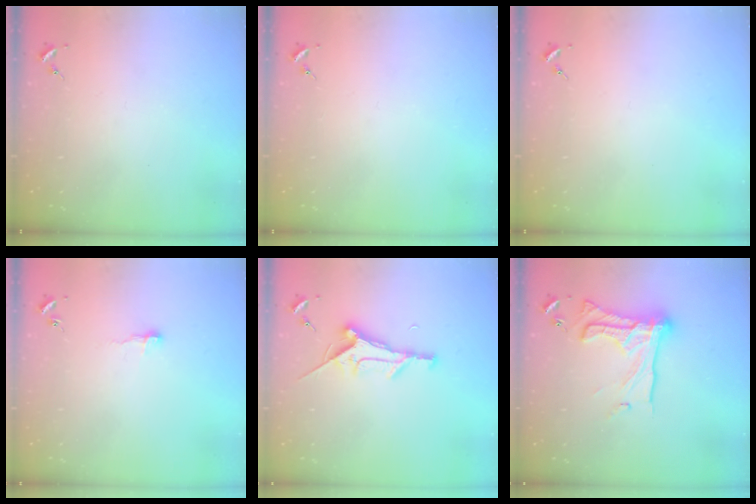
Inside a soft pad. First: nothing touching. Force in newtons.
{"total": 0.0}
{"total": 0.0}
{"total": 6.3, "press": 6.2, "slide": 0.6}
{"total": 11.6, "press": 11.6, "slide": 1.2}
{"total": 19.3, "press": 19.2, "slide": 0.9}